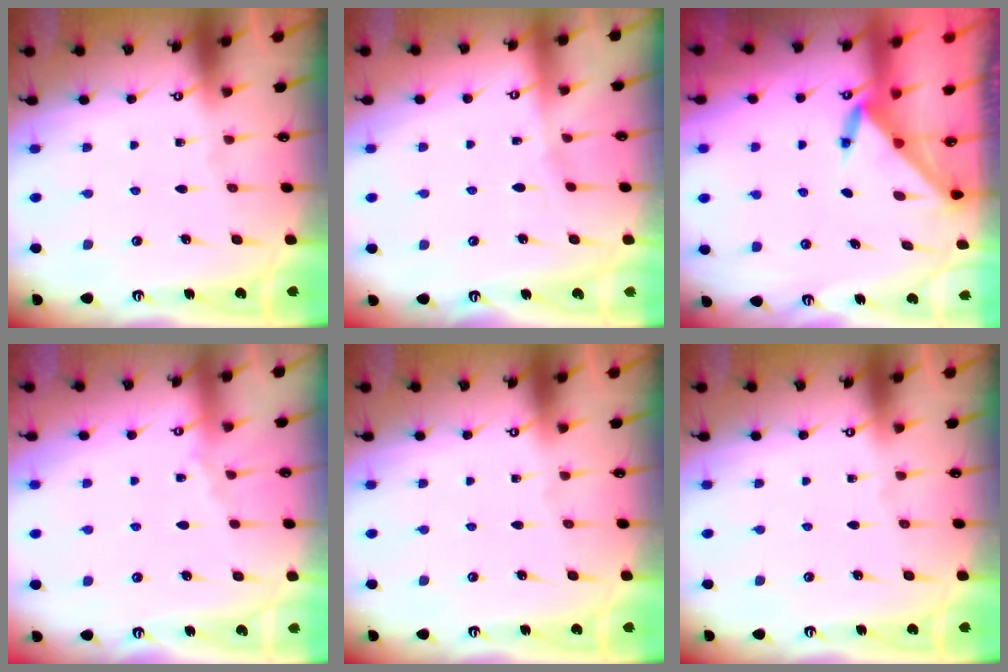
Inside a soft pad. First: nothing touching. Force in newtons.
{"total": 3.8, "press": 3.8, "slide": 0.4}
{"total": 3.6, "press": 3.5, "slide": 0.3}
{"total": 2.8, "press": 2.8, "slide": 0.5}
{"total": 0.0}
{"total": 0.0}